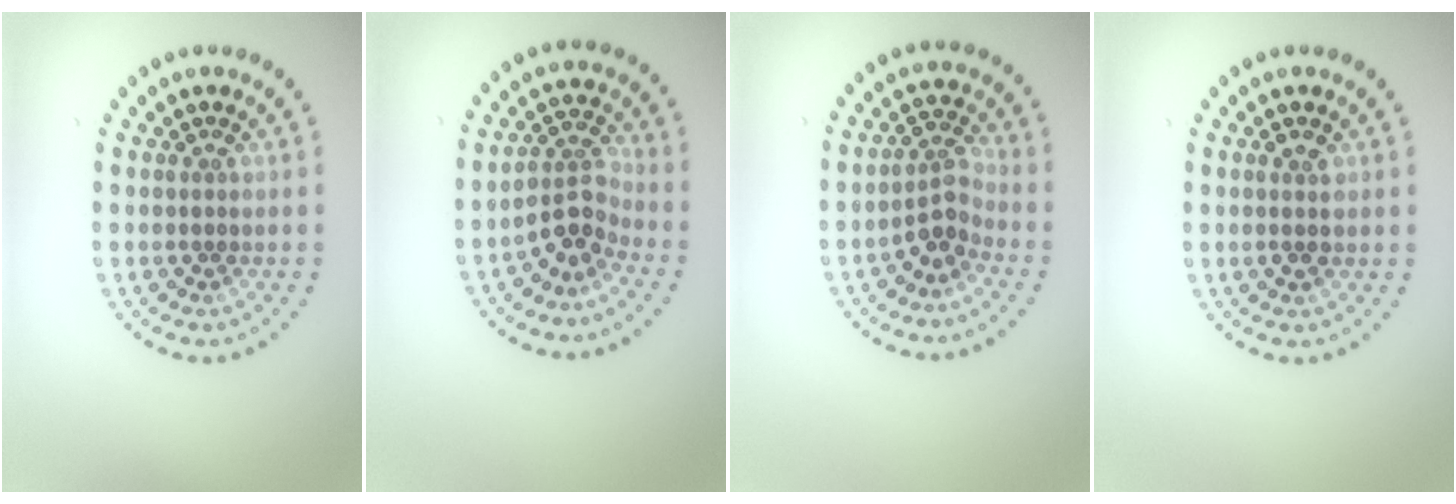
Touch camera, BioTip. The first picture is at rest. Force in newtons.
{"total": 2.8, "press": 2.4, "slide": 1.5}
{"total": 2.6, "press": 1.9, "slide": 1.7}
{"total": 1.5, "press": 1.5, "slide": 0.2}